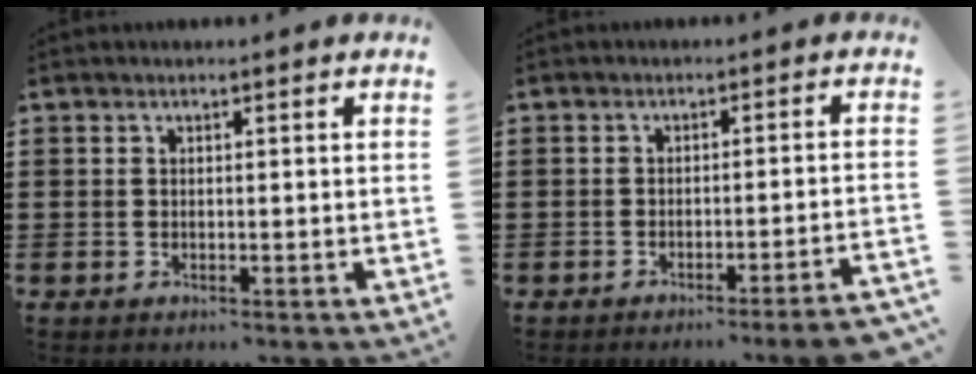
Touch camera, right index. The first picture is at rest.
{"total": 2.9, "force": [-2.4, -0.5, 1.5], "torque": [-0.023, -0.007, -0.047]}